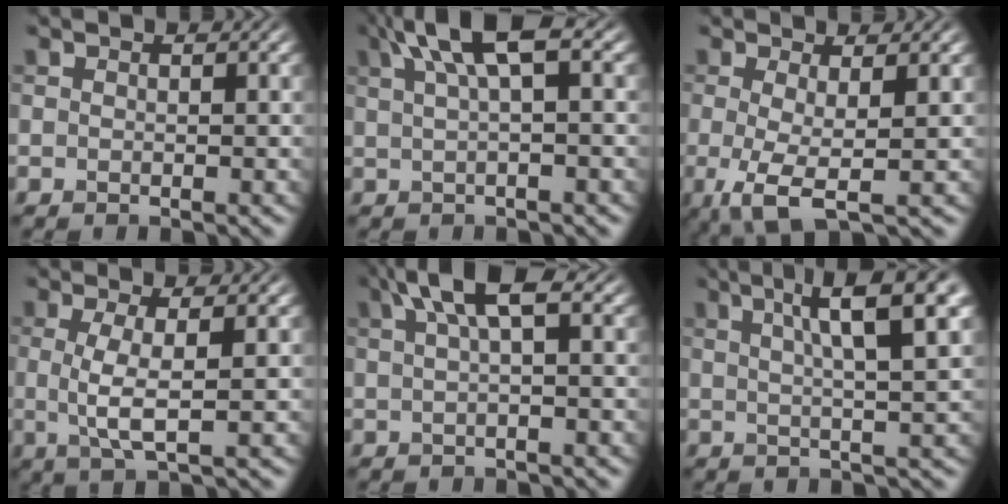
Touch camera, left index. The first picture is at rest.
{"total": 6.0, "force": [2.7, 1.7, 5.1], "torque": [-0.076, 0.020, 0.043]}
{"total": 4.0, "force": [-0.5, 0.9, 3.9], "torque": [-0.072, -0.011, -0.013]}
{"total": 3.5, "force": [0.1, 0.7, 3.4], "torque": [-0.067, -0.004, 0.003]}
{"total": 4.8, "force": [2.1, 1.2, 4.2], "torque": [-0.066, 0.014, 0.031]}
{"total": 8.0, "force": [3.4, 1.6, 7.0], "torque": [-0.078, 0.017, 0.047]}